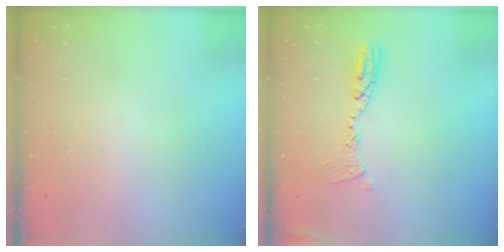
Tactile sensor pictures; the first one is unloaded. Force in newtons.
{"total": 10.5, "press": 10.5, "slide": 1.0}